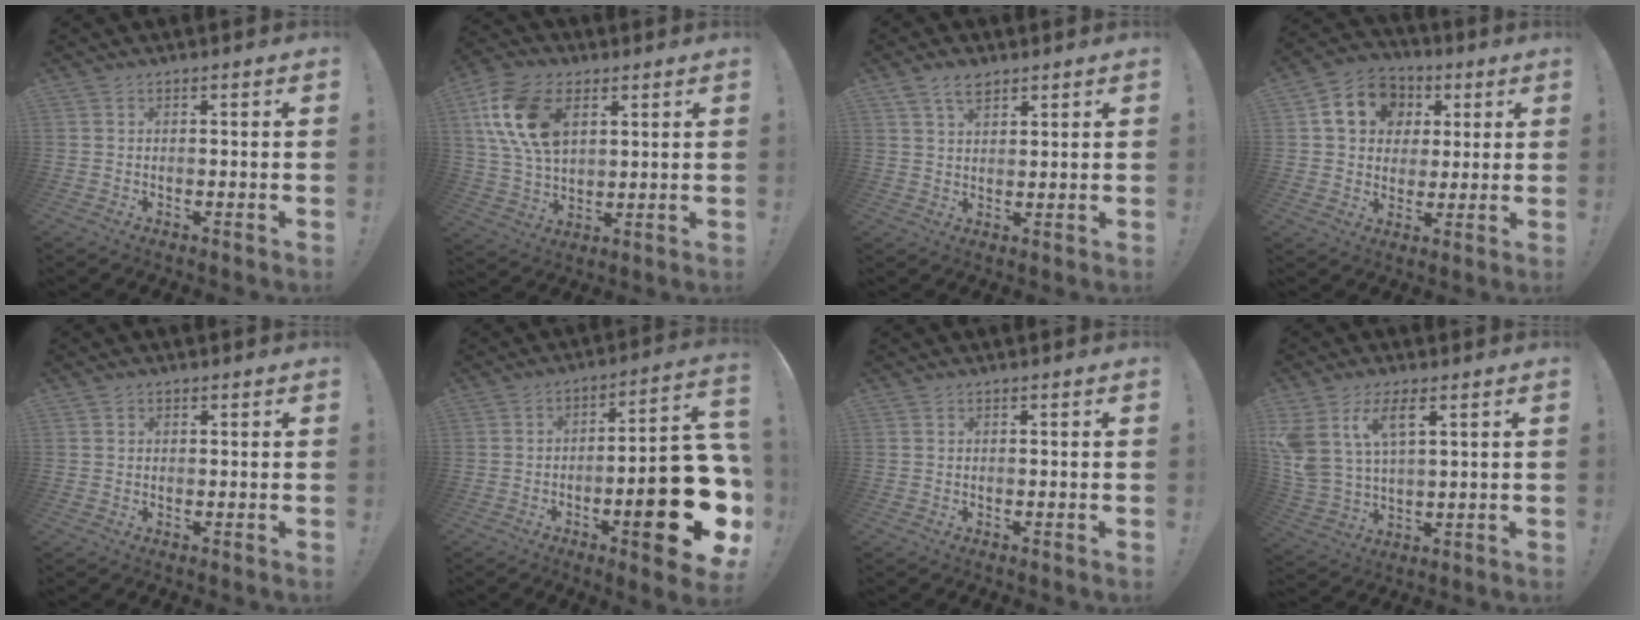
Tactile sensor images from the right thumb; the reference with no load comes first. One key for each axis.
{"total": 17.5, "fx": 6.4, "fy": 11.1, "fz": 11.9, "tx": -0.230, "ty": -0.011, "tz": 0.121}
{"total": 5.0, "fx": 3.5, "fy": 2.7, "fz": 2.4, "tx": -0.047, "ty": -0.010, "tz": 0.065}
{"total": 13.6, "fx": 4.6, "fy": 11.3, "fz": 6.1, "tx": -0.082, "ty": -0.010, "tz": 0.093}
{"total": 0.6, "fx": 0.3, "fy": 0.5, "fz": -0.1, "tx": 0.009, "ty": -0.001, "tz": 0.004}
{"total": 23.7, "fx": -6.3, "fy": 7.0, "fz": 21.8, "tx": -0.294, "ty": 0.030, "tz": -0.087}
{"total": 0.0}
{"total": 10.5, "fx": 5.5, "fy": 5.0, "fz": 7.5, "tx": -0.157, "ty": -0.024, "tz": 0.100}